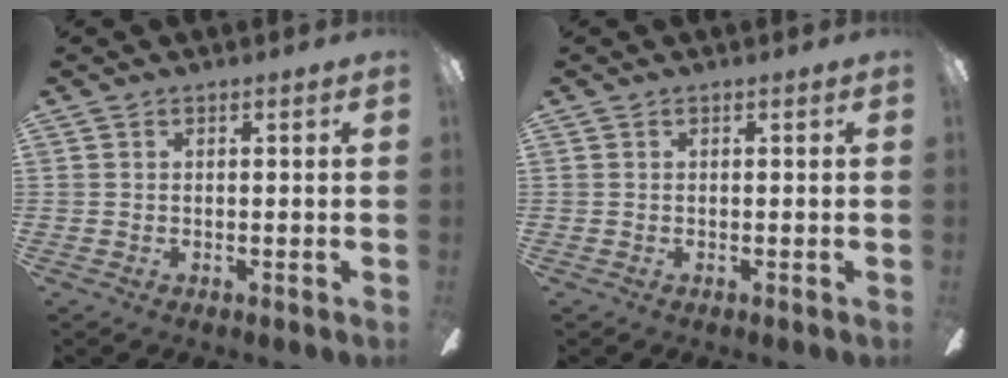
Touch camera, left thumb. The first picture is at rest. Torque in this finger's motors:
{"motor_torque": [0.00, 0.00, 0.00, 0.00, 0.00]}